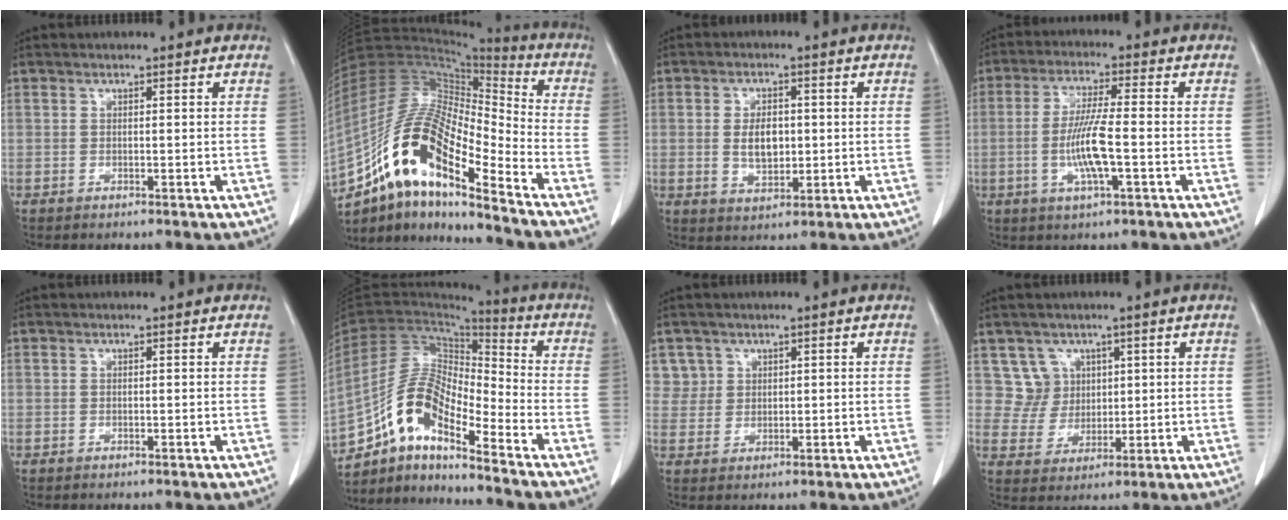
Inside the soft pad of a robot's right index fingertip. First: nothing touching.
{"total": 18.0, "force": [-11.4, 4.0, 13.4], "torque": [-0.262, 0.022, -0.200]}
{"total": 5.2, "force": [0.1, 3.0, 4.3], "torque": [-0.080, 0.003, 0.010]}
{"total": 8.0, "force": [-1.6, 0.7, 7.8], "torque": [-0.157, -0.004, -0.032]}
{"total": 0.0}
{"total": 12.5, "force": [-8.7, 3.2, 8.4], "torque": [-0.168, 0.027, -0.160]}
{"total": 3.5, "force": [1.8, 2.9, -0.4], "torque": [0.024, 0.004, 0.030]}
{"total": 5.3, "force": [2.5, 4.7, -0.3], "torque": [0.010, 0.006, 0.055]}